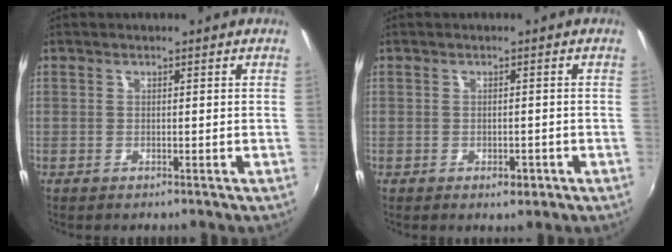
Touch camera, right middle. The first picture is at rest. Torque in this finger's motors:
{"motor_torque": [0.86, -1.28, 0.42, 0.13]}